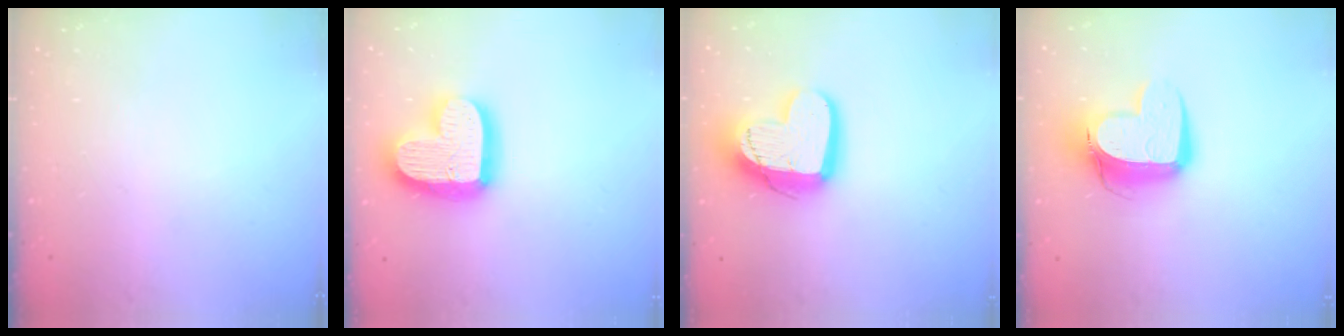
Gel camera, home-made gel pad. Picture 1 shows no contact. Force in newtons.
{"total": 19.2, "press": 19.1, "slide": 1.4}
{"total": 16.7, "press": 16.6, "slide": 1.5}
{"total": 13.9, "press": 13.8, "slide": 1.4}